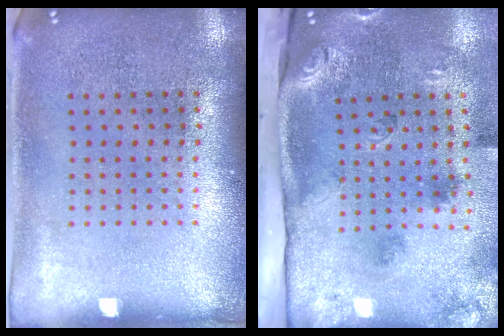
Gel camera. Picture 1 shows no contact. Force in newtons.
{"total": 3.4, "press": 2.1, "slide": 2.7}